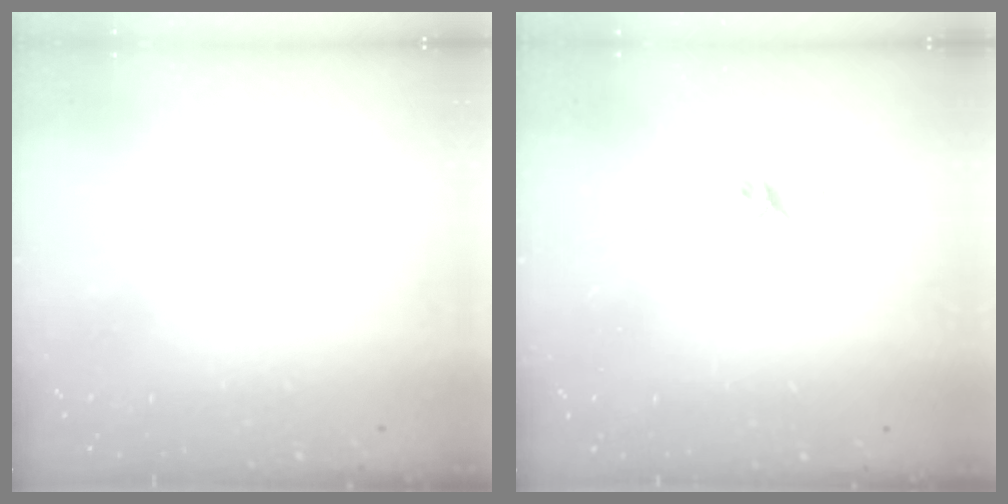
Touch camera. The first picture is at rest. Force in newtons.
{"total": 2.4, "press": 2.4, "slide": 0.3}